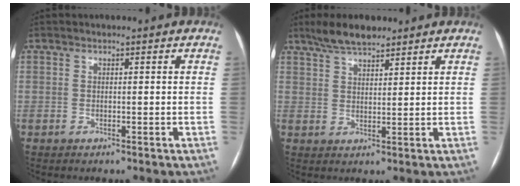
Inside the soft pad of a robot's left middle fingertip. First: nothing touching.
{"total": 6.1, "force": [5.0, 1.6, 3.2], "torque": [-0.066, 0.014, 0.091]}